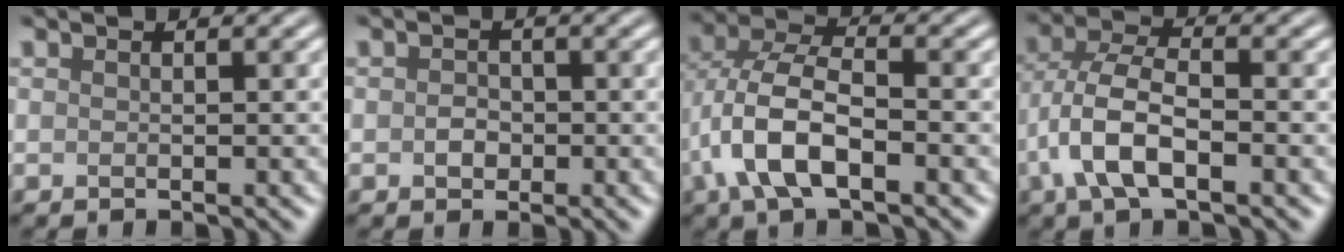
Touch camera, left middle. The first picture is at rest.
{"total": 1.3, "force": [-0.2, 1.1, 0.7], "torque": [-0.013, 0.000, -0.008]}
{"total": 7.3, "force": [-2.2, 3.6, 6.0], "torque": [-0.130, 0.009, -0.050]}
{"total": 6.0, "force": [-2.0, 2.8, 4.9], "torque": [-0.105, 0.006, -0.046]}